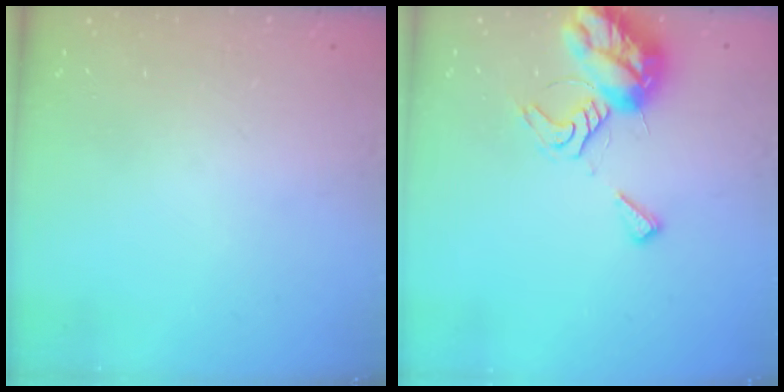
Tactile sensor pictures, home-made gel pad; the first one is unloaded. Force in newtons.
{"total": 11.8, "press": 11.7, "slide": 1.1}